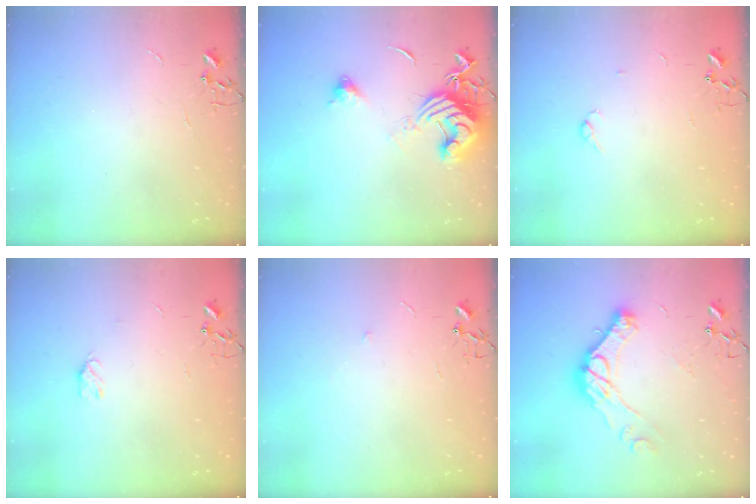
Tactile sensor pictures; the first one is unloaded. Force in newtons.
{"total": 14.1, "press": 14.0, "slide": 1.7}
{"total": 3.4, "press": 3.3, "slide": 0.6}
{"total": 2.5, "press": 2.5, "slide": 0.5}
{"total": 4.5, "press": 4.0, "slide": 2.2}
{"total": 15.6, "press": 15.5, "slide": 1.4}